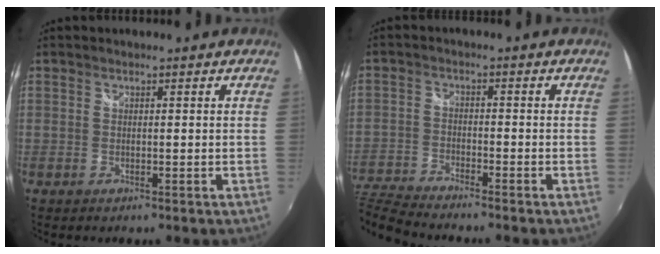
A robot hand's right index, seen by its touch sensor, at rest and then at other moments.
{"total": 9.8, "force": [-8.9, 1.2, 3.7], "torque": [-0.109, -0.024, -0.176]}